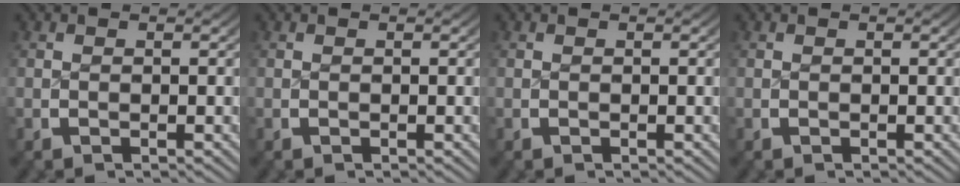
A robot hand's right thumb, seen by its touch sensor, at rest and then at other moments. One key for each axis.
{"total": 0.0}
{"total": 0.0}
{"total": 0.0}